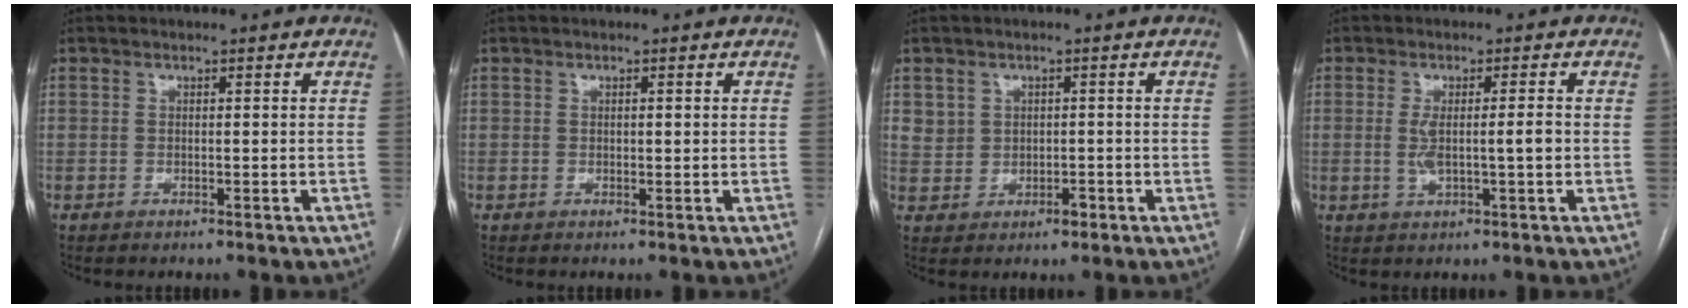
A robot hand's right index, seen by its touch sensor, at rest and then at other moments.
{"total": 0.6, "force": [0.2, 0.2, 0.6], "torque": [-0.009, 0.000, 0.004]}
{"total": 3.5, "force": [0.3, 3.3, 1.2], "torque": [-0.013, 0.009, 0.016]}
{"total": 4.5, "force": [-0.2, 0.6, 4.5], "torque": [-0.086, 0.003, 0.005]}